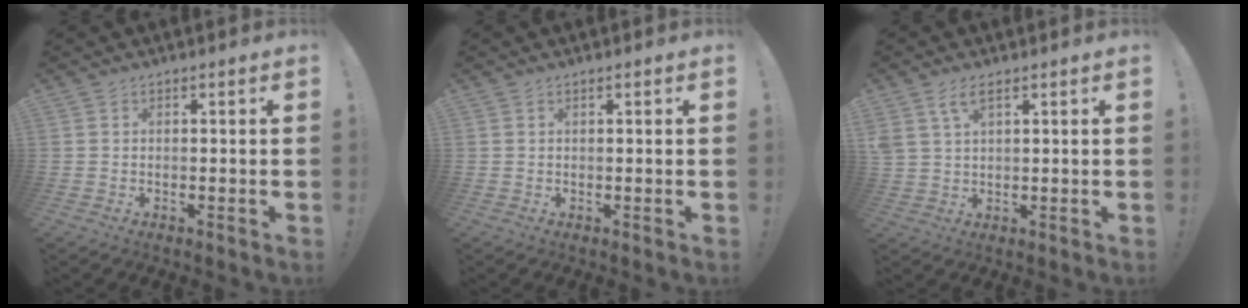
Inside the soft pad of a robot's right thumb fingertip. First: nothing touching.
{"total": 0.8, "force": [0.4, -0.1, 0.6], "torque": [-0.012, 0.000, 0.006]}
{"total": 5.0, "force": [2.9, 2.0, 3.6], "torque": [-0.070, -0.007, 0.055]}